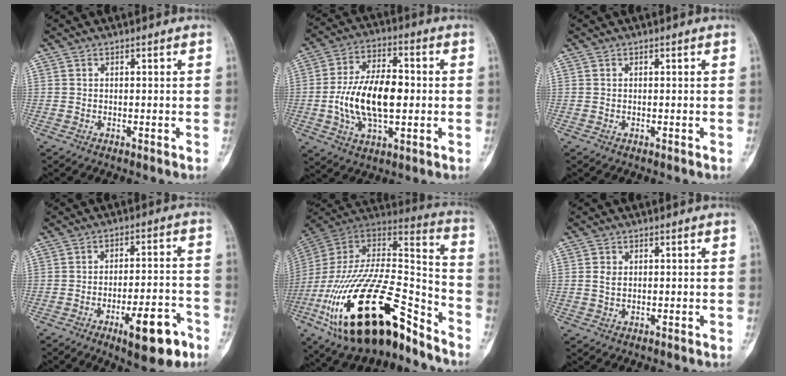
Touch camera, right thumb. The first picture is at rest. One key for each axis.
{"total": 15.5, "fx": -1.1, "fy": 8.0, "fz": 13.2, "tx": -0.239, "ty": 0.015, "tz": -0.020}
{"total": 0.0}
{"total": 12.1, "fx": -6.3, "fy": 3.9, "fz": 9.6, "tx": -0.130, "ty": 0.035, "tz": -0.086}
{"total": 32.7, "fx": -18.2, "fy": 13.0, "fz": 23.9, "tx": -0.452, "ty": 0.052, "tz": -0.306}
{"total": 2.1, "fx": 0.3, "fy": 1.4, "fz": 1.5, "tx": -0.027, "ty": 0.000, "tz": 0.010}